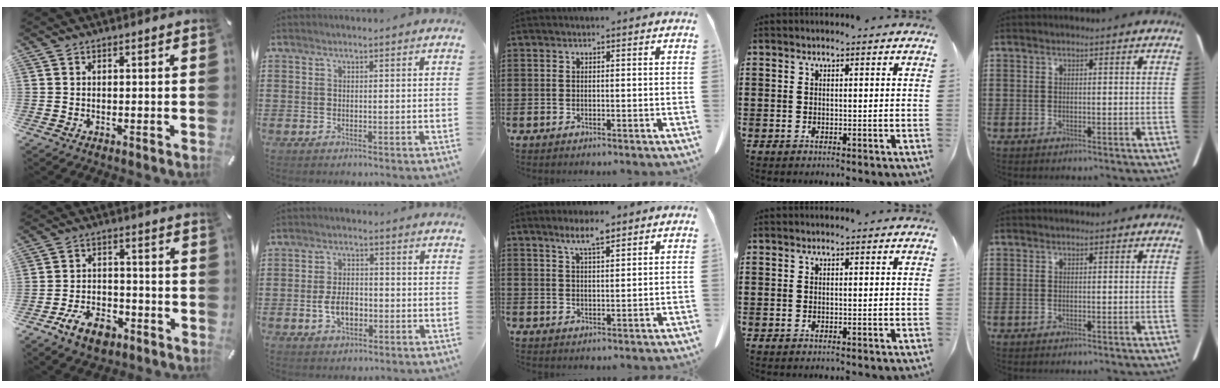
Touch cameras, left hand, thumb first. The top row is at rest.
{"thumb": {"total": 9.0, "force": [-5.5, 5.2, 4.9], "torque": [-0.101, 0.027, -0.100]}, "index": {"total": 4.8, "force": [-1.4, 2.7, 3.7], "torque": [-0.065, 0.001, -0.029]}, "middle": {"total": 4.5, "force": [3.2, 0.7, 3.2], "torque": [-0.069, 0.000, 0.055]}}